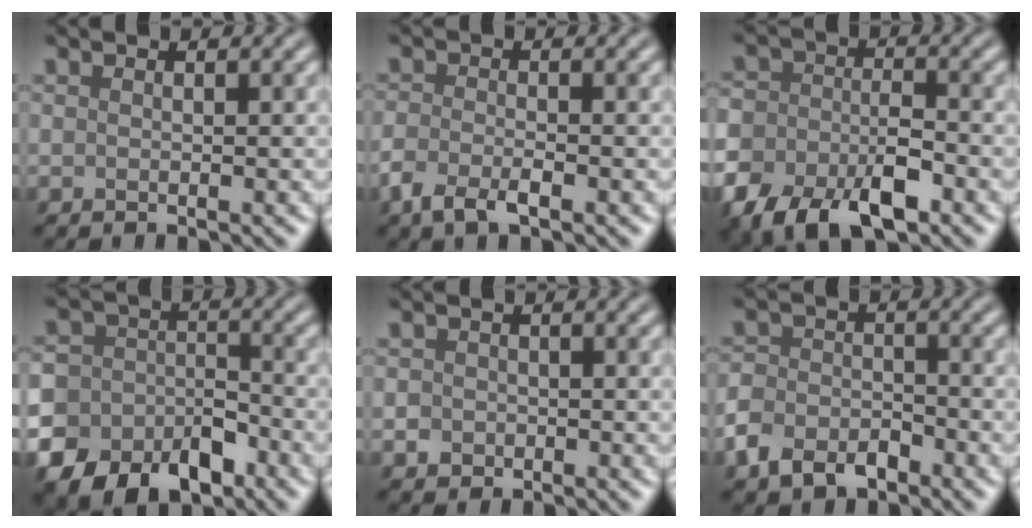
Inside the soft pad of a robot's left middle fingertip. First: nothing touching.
{"total": 2.8, "force": [-1.7, 1.1, 2.0], "torque": [-0.047, -0.004, -0.037]}
{"total": 7.8, "force": [-4.7, 4.0, 4.8], "torque": [-0.084, -0.006, -0.084]}
{"total": 13.4, "force": [-8.2, 9.6, 4.5], "torque": [-0.073, -0.051, -0.149]}
{"total": 1.2, "force": [-0.4, 1.1, 0.3], "torque": [0.000, -0.004, -0.008]}
{"total": 4.4, "force": [-2.8, 2.8, 2.0], "torque": [-0.041, -0.003, -0.063]}